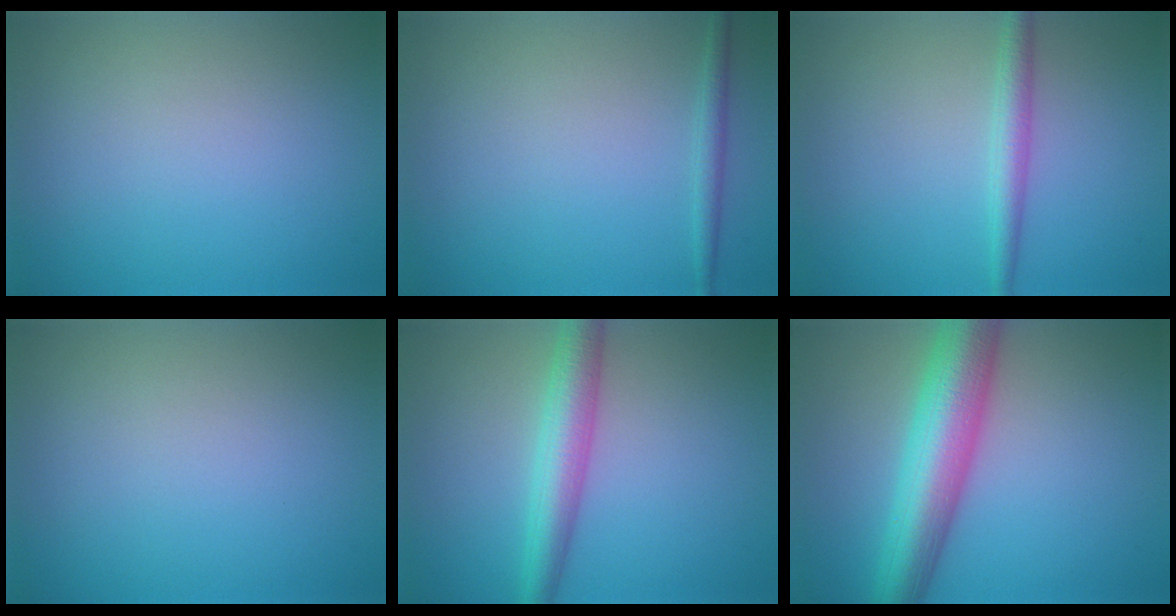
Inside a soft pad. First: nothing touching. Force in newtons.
{"total": 1.3, "press": 1.3, "slide": 0.1}
{"total": 2.2, "press": 2.2, "slide": 0.0}
{"total": 0.0}
{"total": 4.4, "press": 4.4, "slide": 0.0}
{"total": 8.5, "press": 8.5, "slide": 0.3}